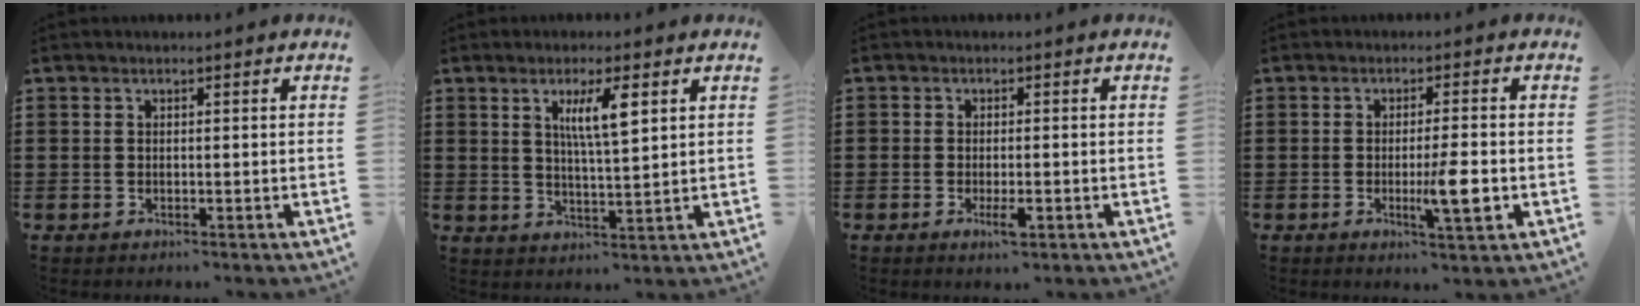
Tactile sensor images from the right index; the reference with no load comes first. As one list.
[{"total": 5.9, "force": [2.3, 1.2, 5.3], "torque": [-0.111, 0.008, 0.037]}, {"total": 2.5, "force": [-1.0, 0.8, 2.1], "torque": [-0.035, -0.001, -0.018]}, {"total": 6.4, "force": [-1.6, 0.9, 6.1], "torque": [-0.098, -0.014, -0.027]}]